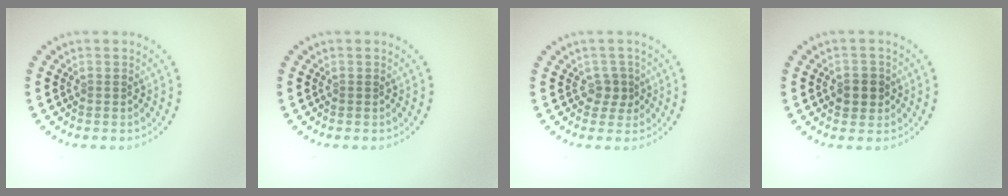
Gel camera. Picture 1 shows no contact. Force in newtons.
{"total": 0.0}
{"total": 1.5, "press": 1.2, "slide": 0.9}
{"total": 2.2, "press": 2.1, "slide": 0.6}